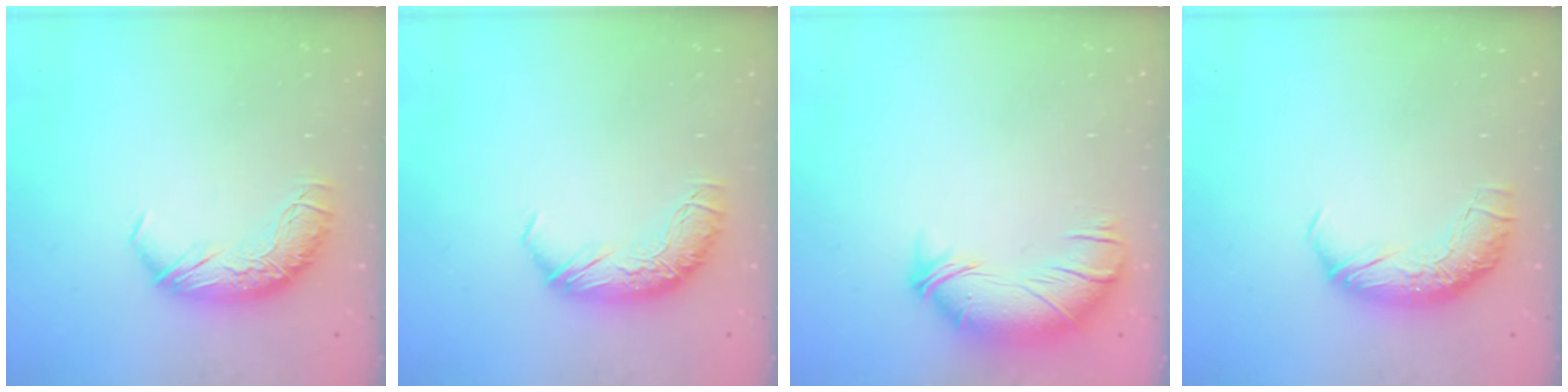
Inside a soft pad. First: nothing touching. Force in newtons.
{"total": 0.0}
{"total": 2.8, "press": 1.5, "slide": 2.3}
{"total": 2.3, "press": 1.0, "slide": 2.1}